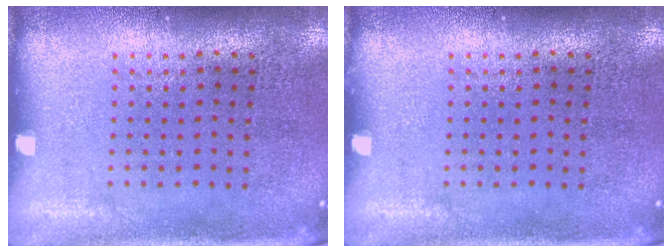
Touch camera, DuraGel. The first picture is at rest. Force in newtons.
{"total": 0.0}